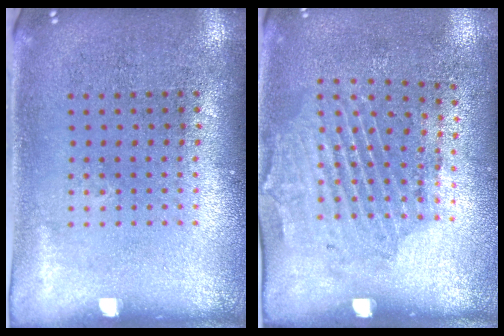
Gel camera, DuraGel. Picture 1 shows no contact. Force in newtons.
{"total": 1.8, "press": 1.1, "slide": 1.4}